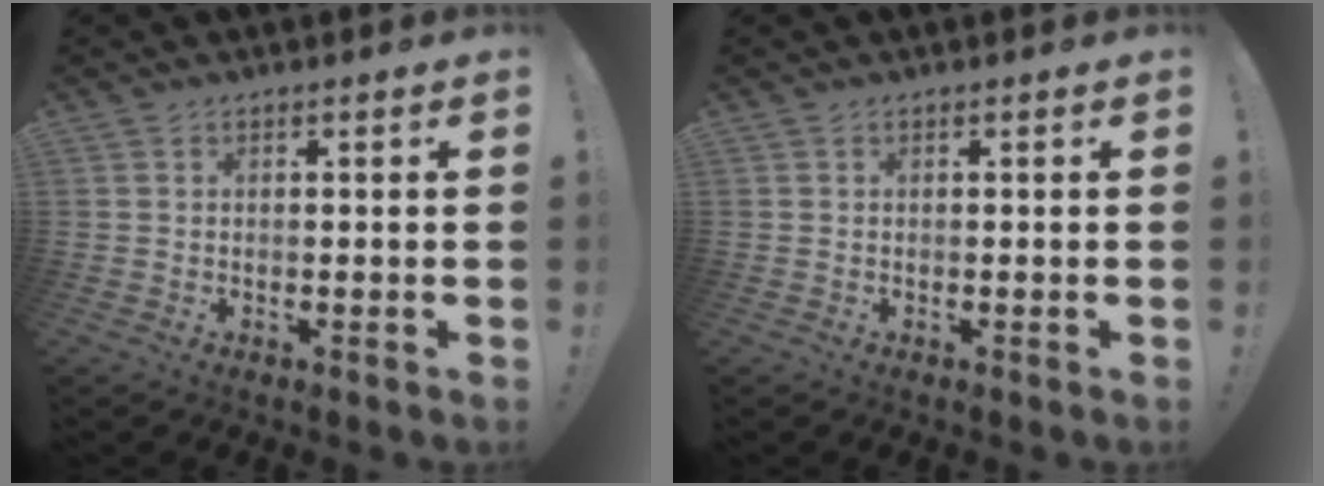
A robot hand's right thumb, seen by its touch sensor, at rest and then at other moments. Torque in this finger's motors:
{"motor_torque": [-0.01, -0.01, 0.00, 0.00, 0.00]}